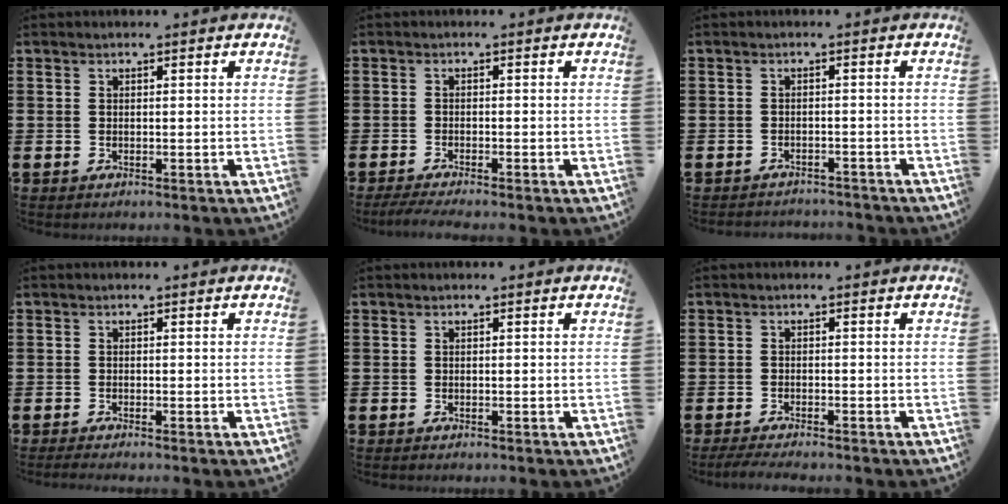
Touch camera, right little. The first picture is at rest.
{"total": 1.4, "force": [-1.1, 0.0, 0.9], "torque": [-0.014, -0.001, -0.020]}
{"total": 1.3, "force": [-1.3, 0.1, -0.1], "torque": [-0.004, 0.004, -0.028]}
{"total": 0.7, "force": [-0.5, 0.0, 0.5], "torque": [-0.007, -0.002, -0.010]}
{"total": 0.0}
{"total": 1.5, "force": [-1.3, 0.0, 0.7], "torque": [-0.011, 0.002, -0.026]}